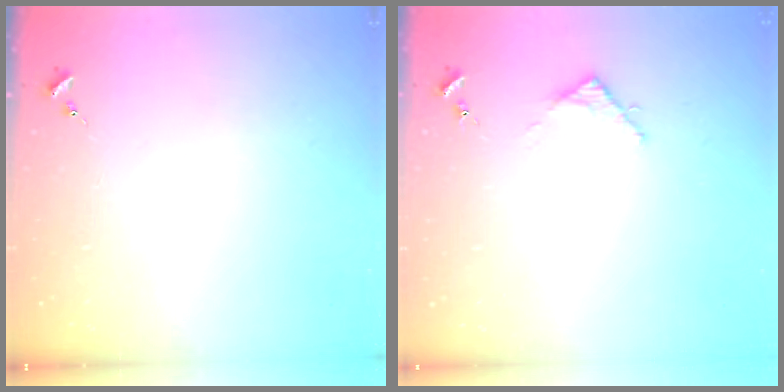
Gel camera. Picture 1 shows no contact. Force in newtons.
{"total": 3.1, "press": 3.1, "slide": 0.4}